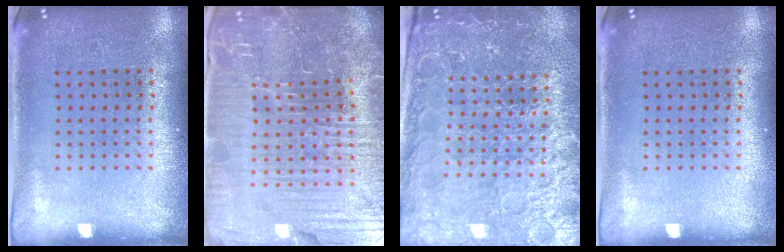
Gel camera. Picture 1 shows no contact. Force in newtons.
{"total": 7.5, "press": 6.6, "slide": 3.5}
{"total": 4.8, "press": 4.5, "slide": 1.6}
{"total": 0.0}